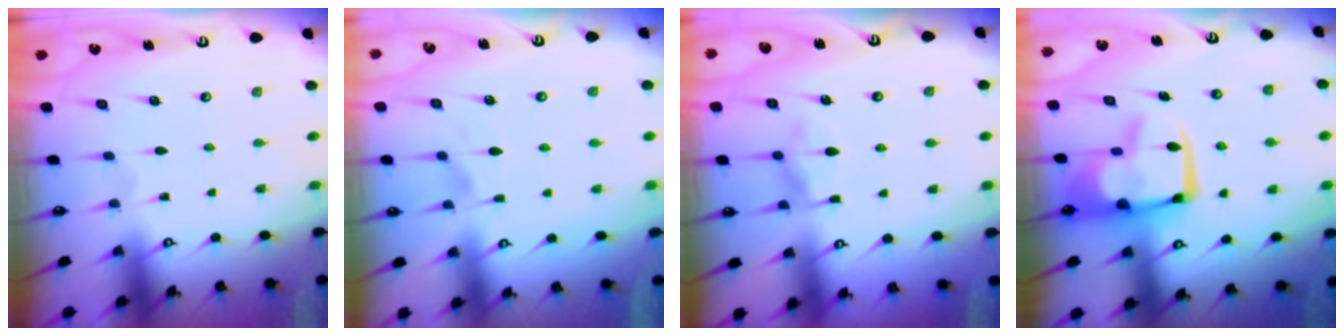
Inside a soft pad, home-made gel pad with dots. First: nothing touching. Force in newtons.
{"total": 1.4, "press": 0.7, "slide": 1.2}
{"total": 8.5, "press": 8.5, "slide": 0.9}
{"total": 8.4, "press": 8.3, "slide": 1.2}